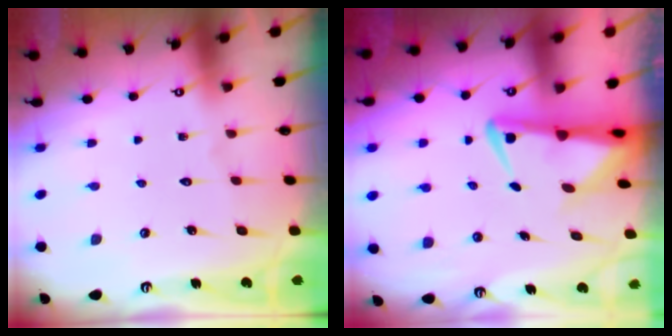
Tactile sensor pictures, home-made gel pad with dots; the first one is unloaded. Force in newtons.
{"total": 4.8, "press": 4.7, "slide": 0.9}